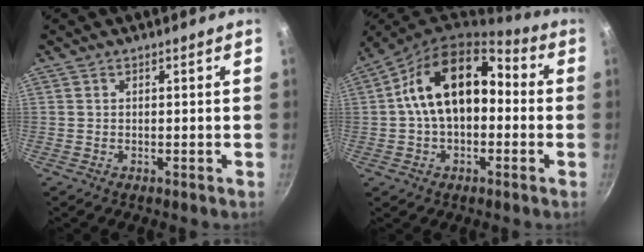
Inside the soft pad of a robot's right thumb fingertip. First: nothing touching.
{"total": 16.7, "force": [0.7, 10.3, 13.1], "torque": [-0.197, 0.047, 0.001]}